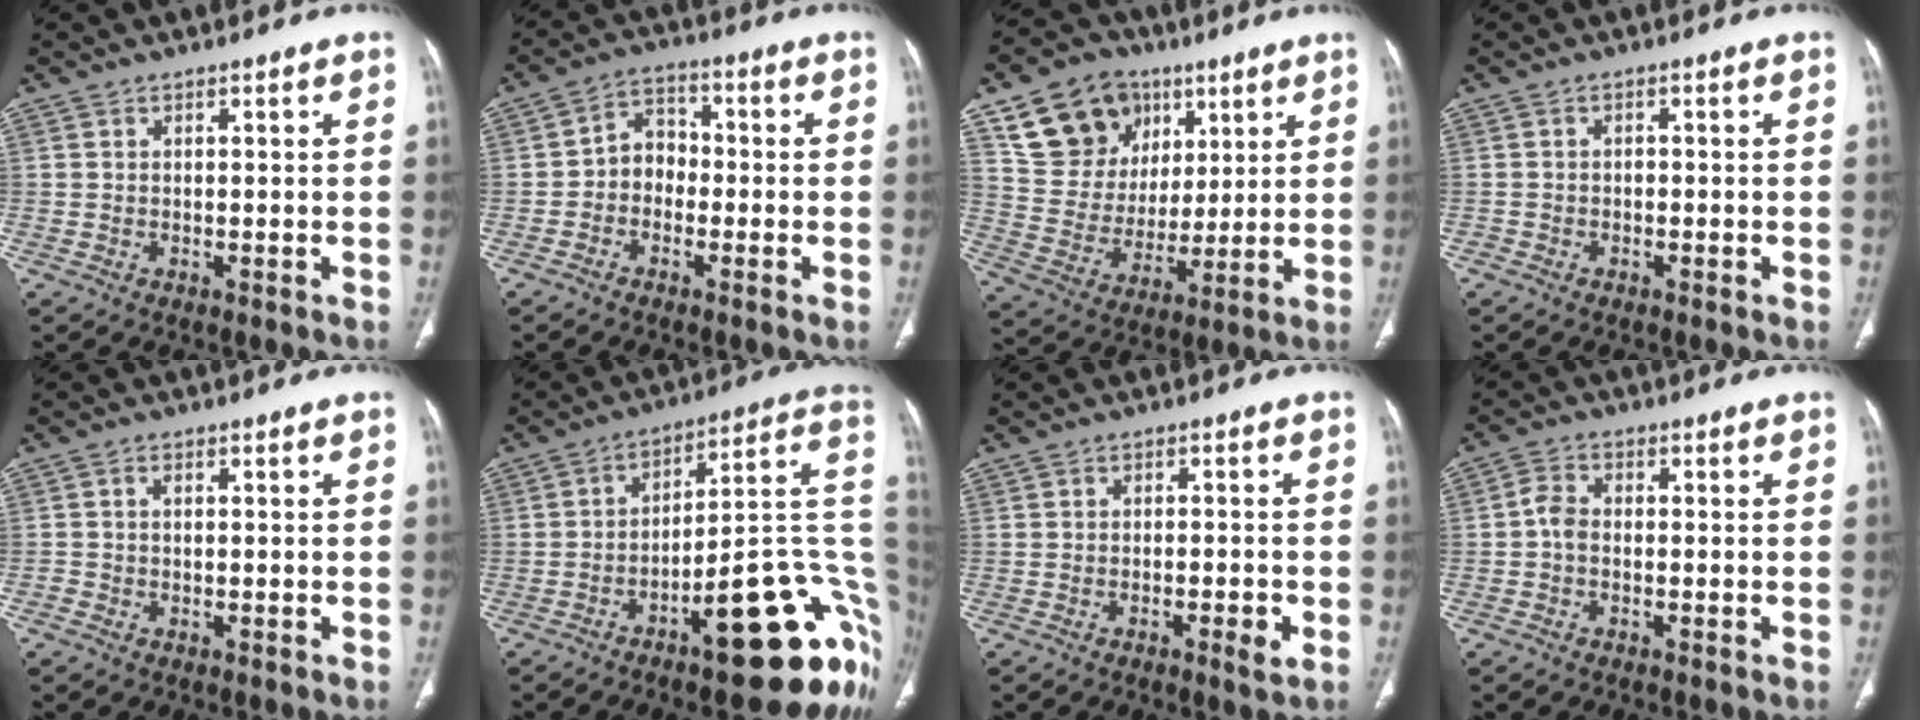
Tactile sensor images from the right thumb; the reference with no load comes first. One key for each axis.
{"total": 5.6, "fx": -1.5, "fy": 4.6, "fz": 2.8, "tx": -0.016, "ty": 0.027, "tz": -0.040}
{"total": 17.7, "fx": 9.0, "fy": 13.6, "fz": 6.8, "tx": -0.087, "ty": -0.015, "tz": 0.171}
{"total": 1.1, "fx": -0.6, "fy": 0.9, "fz": 0.1, "tx": 0.003, "ty": 0.005, "tz": -0.014}
{"total": 1.0, "fx": -0.1, "fy": 0.8, "fz": 0.5, "tx": -0.004, "ty": 0.002, "tz": -0.005}
{"total": 25.1, "fx": -7.8, "fy": 7.6, "fz": 22.7, "tx": -0.221, "ty": 0.049, "tz": -0.102}
{"total": 3.3, "fx": -1.3, "fy": 0.8, "fz": 2.9, "tx": -0.049, "ty": 0.004, "tz": -0.021}
{"total": 3.0, "fx": -0.6, "fy": 2.1, "fz": 2.1, "tx": -0.038, "ty": 0.010, "tz": -0.021}